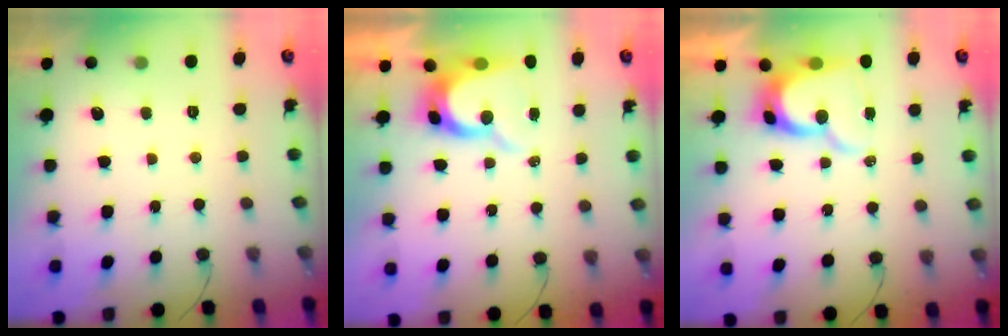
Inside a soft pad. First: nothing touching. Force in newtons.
{"total": 8.7, "press": 8.7, "slide": 0.6}
{"total": 12.7, "press": 12.7, "slide": 1.3}